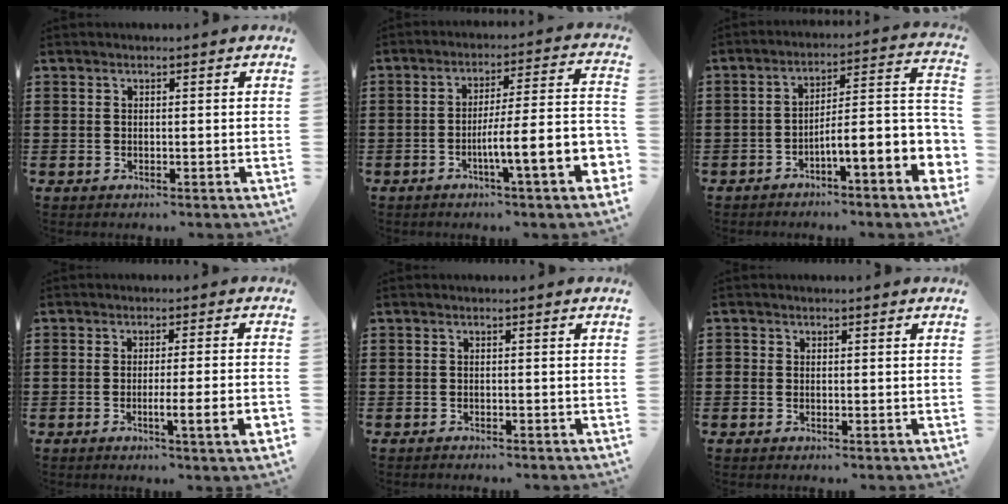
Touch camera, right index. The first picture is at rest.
{"total": 9.2, "force": [-3.7, 0.3, 8.5], "torque": [-0.137, -0.027, -0.072]}
{"total": 7.8, "force": [-3.7, 0.7, 6.9], "torque": [-0.107, -0.028, -0.075]}
{"total": 5.1, "force": [-2.1, -0.4, 4.6], "torque": [-0.074, -0.015, -0.034]}
{"total": 0.7, "force": [-0.7, 0.1, 0.0], "torque": [-0.002, 0.000, -0.014]}
{"total": 0.6, "force": [-0.3, 0.5, 0.0], "torque": [0.000, 0.001, -0.007]}